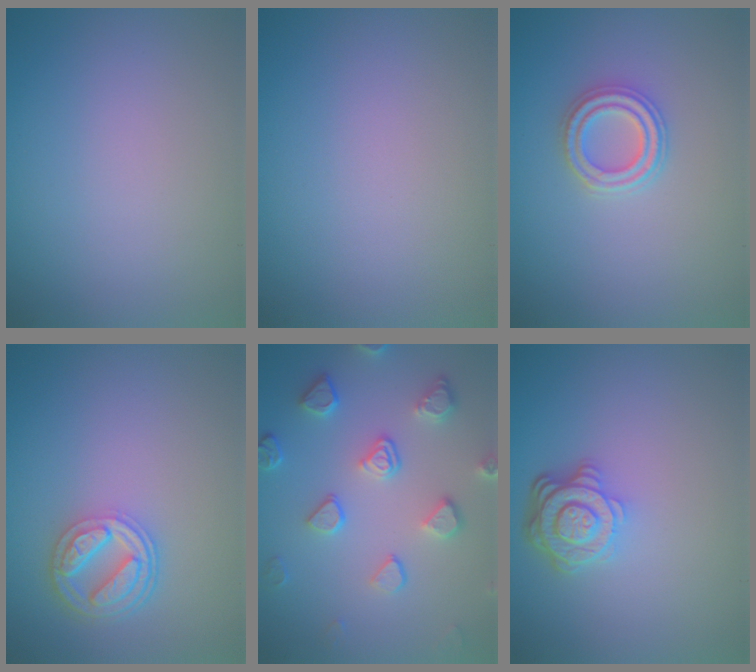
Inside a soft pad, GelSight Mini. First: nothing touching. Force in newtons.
{"total": 0.0}
{"total": 2.7, "press": 2.5, "slide": 0.9}
{"total": 4.5, "press": 3.5, "slide": 2.9}
{"total": 4.0, "press": 3.9, "slide": 0.9}
{"total": 4.3, "press": 3.3, "slide": 2.7}